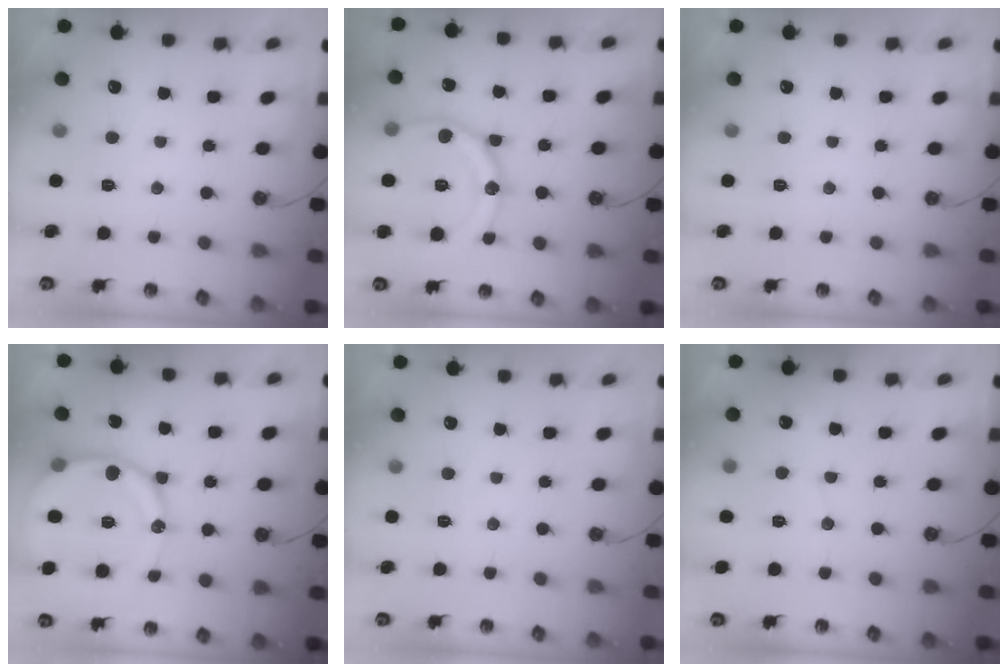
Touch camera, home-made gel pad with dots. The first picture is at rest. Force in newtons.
{"total": 17.2, "press": 17.1, "slide": 1.9}
{"total": 0.0}
{"total": 16.4, "press": 16.4, "slide": 1.5}
{"total": 0.0}
{"total": 2.0, "press": 1.8, "slide": 0.9}